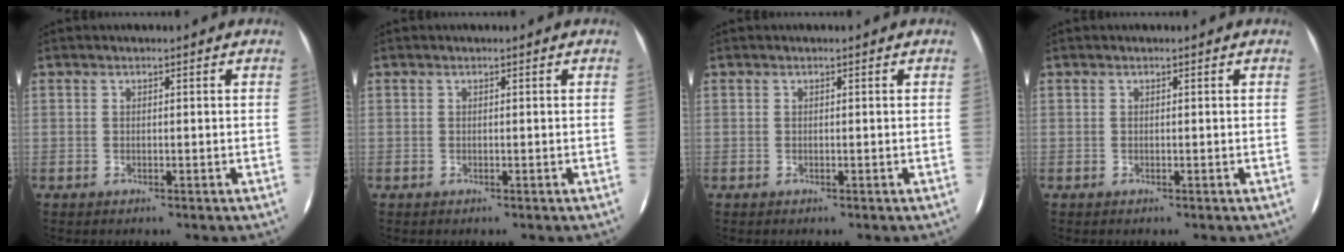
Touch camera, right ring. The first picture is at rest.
{"total": 0.0}
{"total": 0.0}
{"total": 0.0}